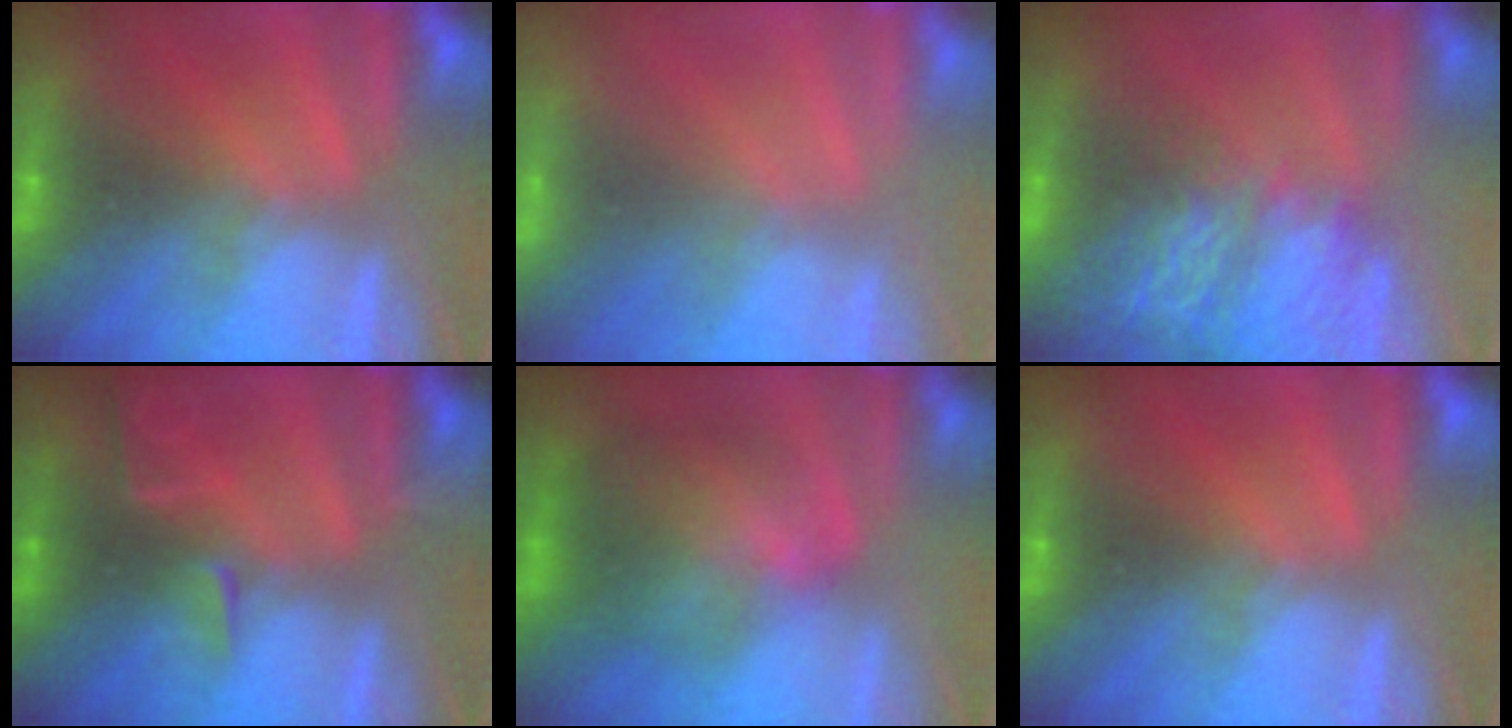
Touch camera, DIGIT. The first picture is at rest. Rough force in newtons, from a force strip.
{"total": 3.4}
{"total": 8.6}
{"total": 2.0}
{"total": 8.4}
{"total": 0.0}